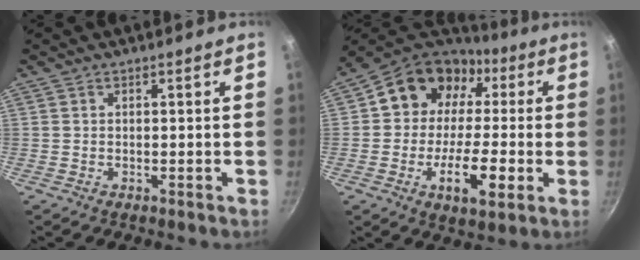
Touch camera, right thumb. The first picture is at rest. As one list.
[{"total": 18.0, "force": [-0.4, 13.3, 12.1], "torque": [-0.162, 0.038, -0.014]}]